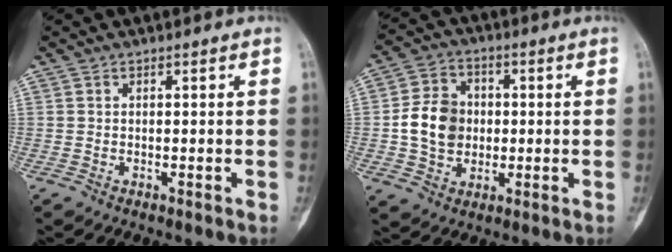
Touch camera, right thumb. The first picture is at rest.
{"total": 10.4, "force": [-0.3, 8.5, 5.9], "torque": [-0.082, 0.012, -0.008]}